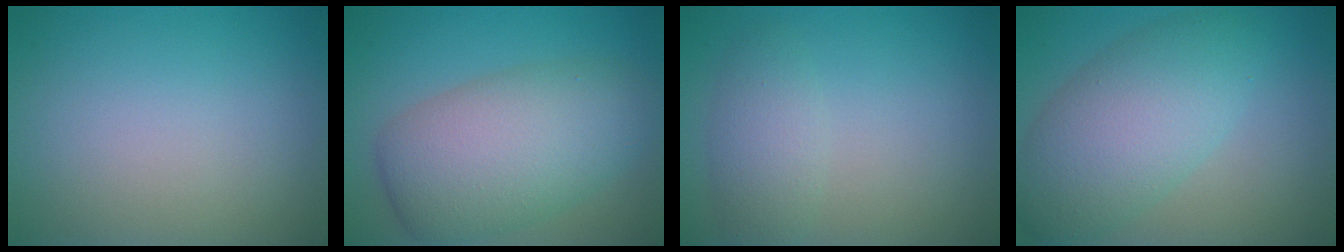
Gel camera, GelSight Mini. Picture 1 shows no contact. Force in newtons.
{"total": 8.3, "press": 8.3, "slide": 0.3}
{"total": 2.5, "press": 2.5, "slide": 0.1}
{"total": 7.0, "press": 7.0, "slide": 0.3}